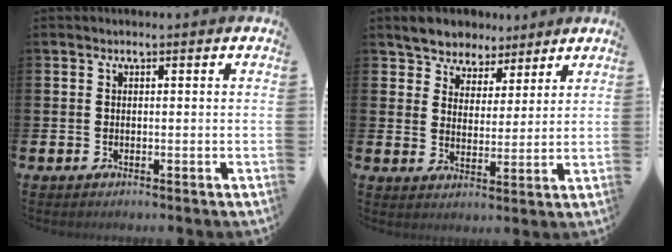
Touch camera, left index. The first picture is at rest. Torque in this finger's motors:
{"motor_torque": [1.14, -1.00, 0.13, 0.01]}